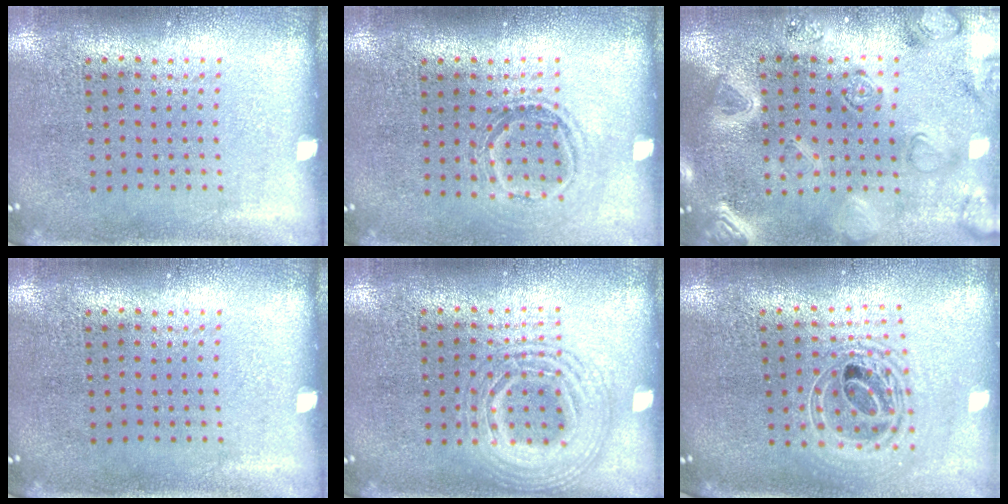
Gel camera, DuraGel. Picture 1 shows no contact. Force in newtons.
{"total": 1.1, "press": 1.0, "slide": 0.6}
{"total": 3.2, "press": 3.0, "slide": 1.0}
{"total": 0.0}
{"total": 2.5, "press": 2.4, "slide": 0.2}
{"total": 2.1, "press": 1.6, "slide": 1.3}